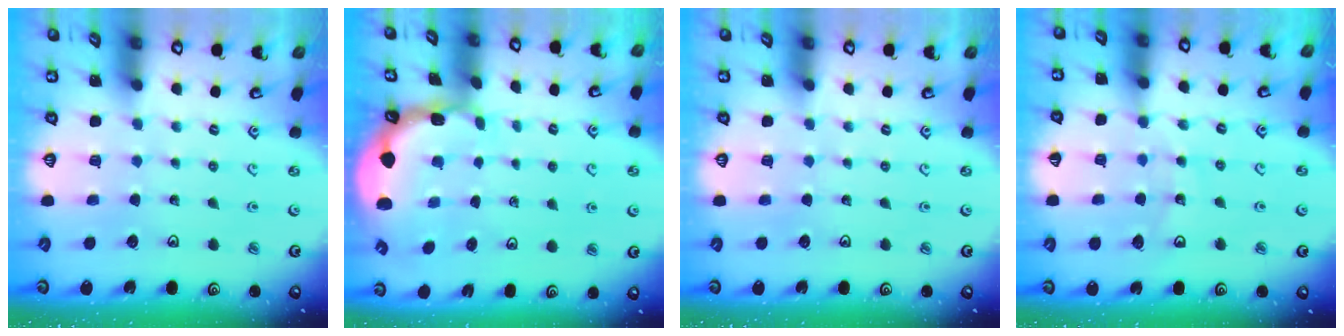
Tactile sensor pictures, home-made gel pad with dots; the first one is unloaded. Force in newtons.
{"total": 1.3, "press": 1.3, "slide": 0.2}
{"total": 0.0}
{"total": 10.9, "press": 10.4, "slide": 3.4}